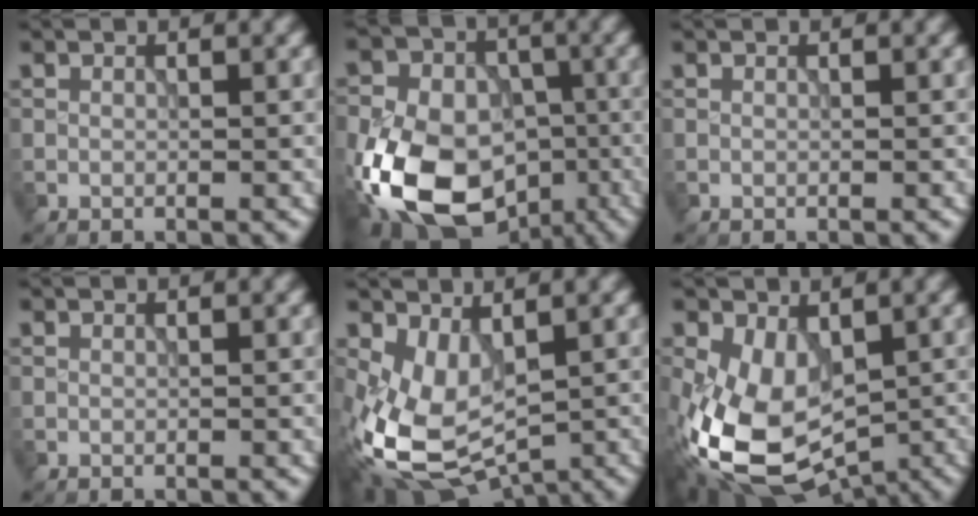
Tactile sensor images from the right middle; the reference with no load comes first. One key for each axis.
{"total": 16.5, "fx": -6.3, "fy": 11.7, "fz": 9.9, "tx": -0.182, "ty": -0.017, "tz": -0.114}
{"total": 0.0}
{"total": 0.0}
{"total": 7.8, "fx": -0.9, "fy": 4.7, "fz": 6.1, "tx": -0.135, "ty": -0.013, "tz": -0.012}
{"total": 9.8, "fx": -1.6, "fy": 6.2, "fz": 7.4, "tx": -0.162, "ty": -0.029, "tz": -0.017}